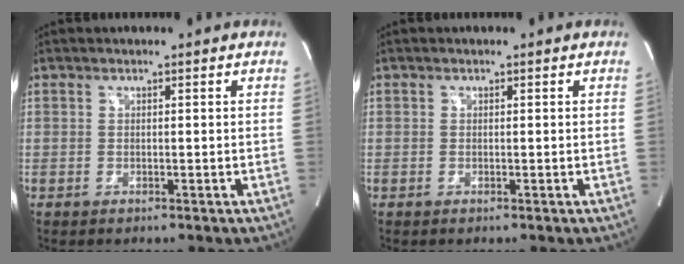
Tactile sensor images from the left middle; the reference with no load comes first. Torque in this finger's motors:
{"motor_torque": [-0.35, -0.20, 0.08, 0.01]}